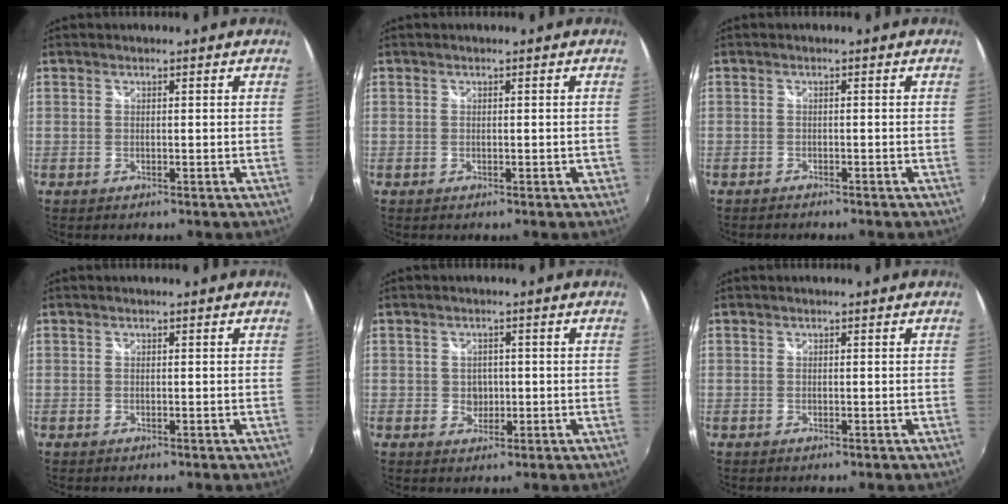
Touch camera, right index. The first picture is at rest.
{"total": 0.8, "force": [-0.3, 0.5, 0.6], "torque": [-0.005, 0.006, 0.002]}
{"total": 1.8, "force": [-1.8, 0.2, 0.4], "torque": [-0.020, -0.008, -0.031]}
{"total": 0.0}
{"total": 2.4, "force": [-0.1, 2.3, 0.8], "torque": [-0.011, 0.007, 0.004]}
{"total": 0.0}